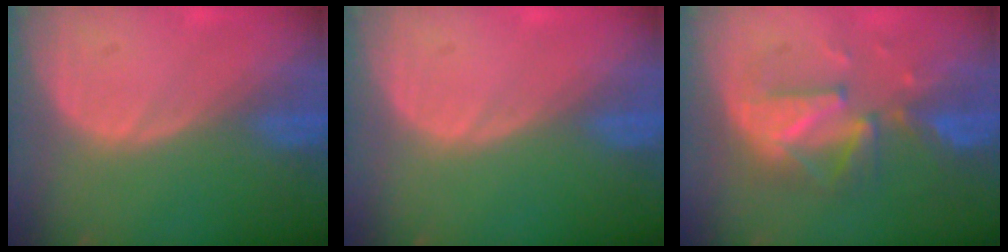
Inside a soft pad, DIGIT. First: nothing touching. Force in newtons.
{"total": 0.0}
{"total": 8.2, "press": 8.2, "slide": 0.3}